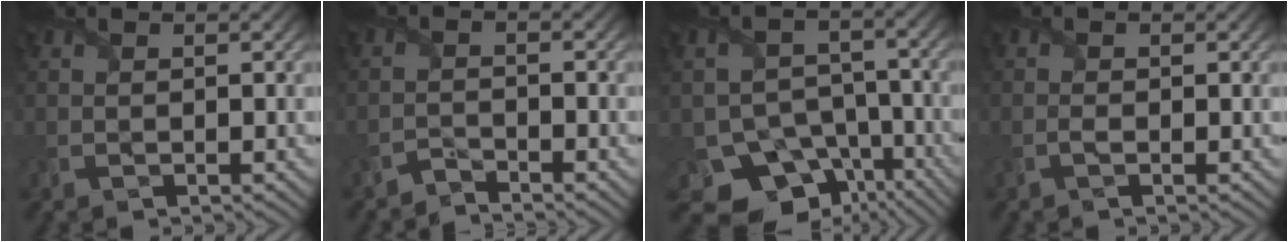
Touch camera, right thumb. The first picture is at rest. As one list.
[{"total": 2.0, "force": [-2.0, 0.2, 0.0], "torque": [0.004, 0.003, -0.046]}, {"total": 11.5, "force": [-7.4, 7.9, 3.8], "torque": [-0.071, -0.023, -0.108]}, {"total": 0.6, "force": [-0.3, 0.2, 0.5], "torque": [-0.013, -0.001, -0.007]}]